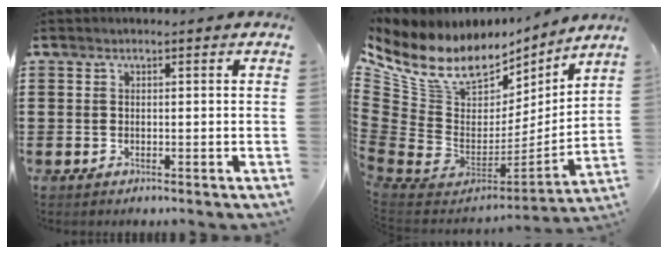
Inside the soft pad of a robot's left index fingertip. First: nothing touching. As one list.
[{"total": 12.4, "force": [8.0, 7.4, 6.0], "torque": [-0.170, -0.067, 0.141]}]